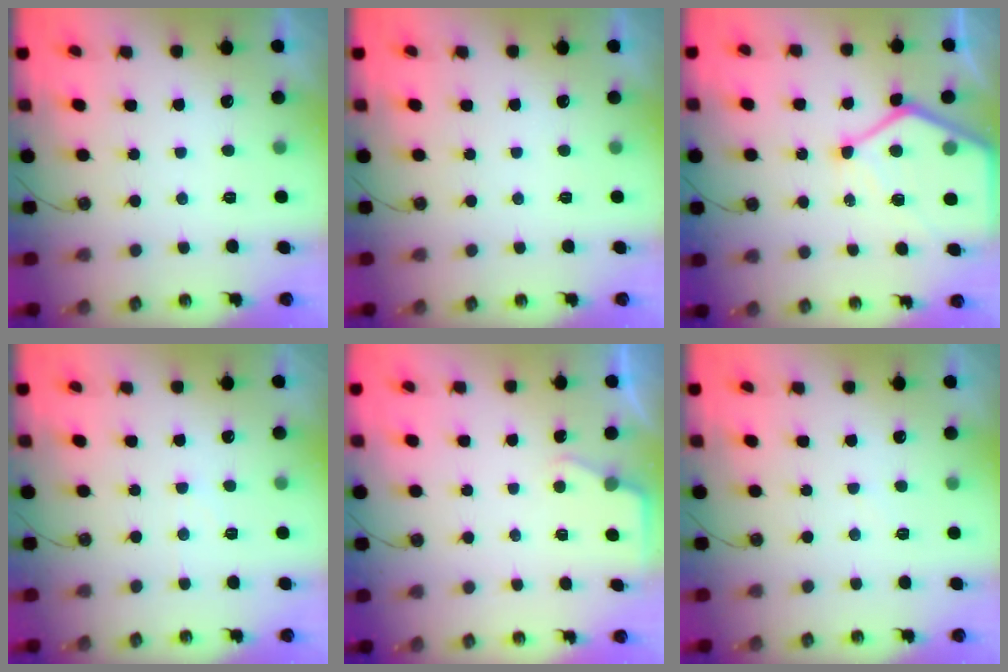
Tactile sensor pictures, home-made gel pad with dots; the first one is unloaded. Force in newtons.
{"total": 0.0}
{"total": 14.9, "press": 14.8, "slide": 1.3}
{"total": 2.7, "press": 2.7, "slide": 0.3}
{"total": 2.4, "press": 2.4, "slide": 0.3}
{"total": 2.5, "press": 2.5, "slide": 0.3}